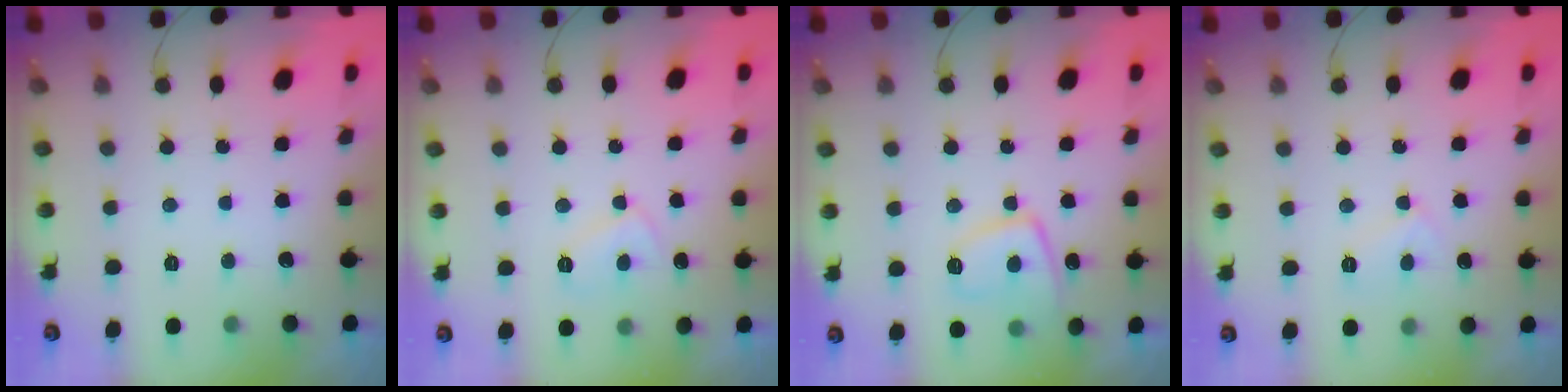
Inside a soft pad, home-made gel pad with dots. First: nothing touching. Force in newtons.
{"total": 5.5, "press": 5.5, "slide": 0.3}
{"total": 9.9, "press": 9.8, "slide": 1.3}
{"total": 4.7, "press": 4.7, "slide": 0.3}